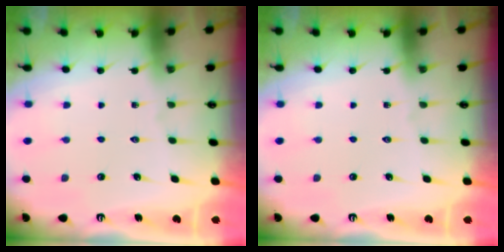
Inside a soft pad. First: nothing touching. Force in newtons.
{"total": 0.0}